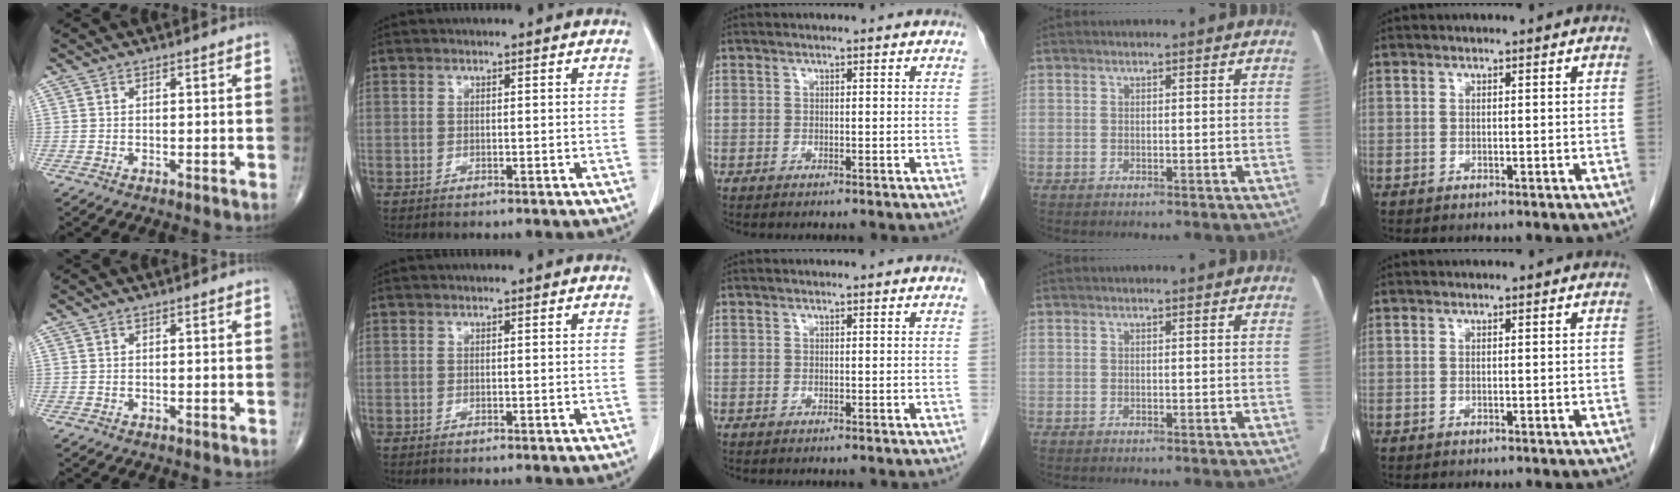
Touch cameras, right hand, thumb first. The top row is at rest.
{}